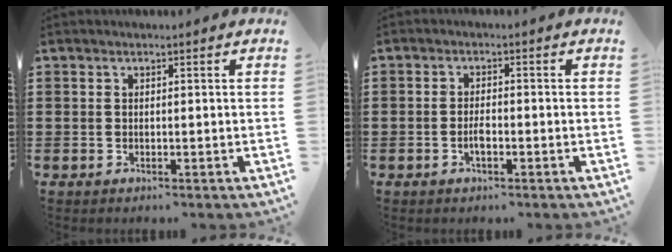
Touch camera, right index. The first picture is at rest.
{"total": 2.3, "force": [-0.9, 0.8, 2.0], "torque": [-0.045, 0.000, -0.020]}